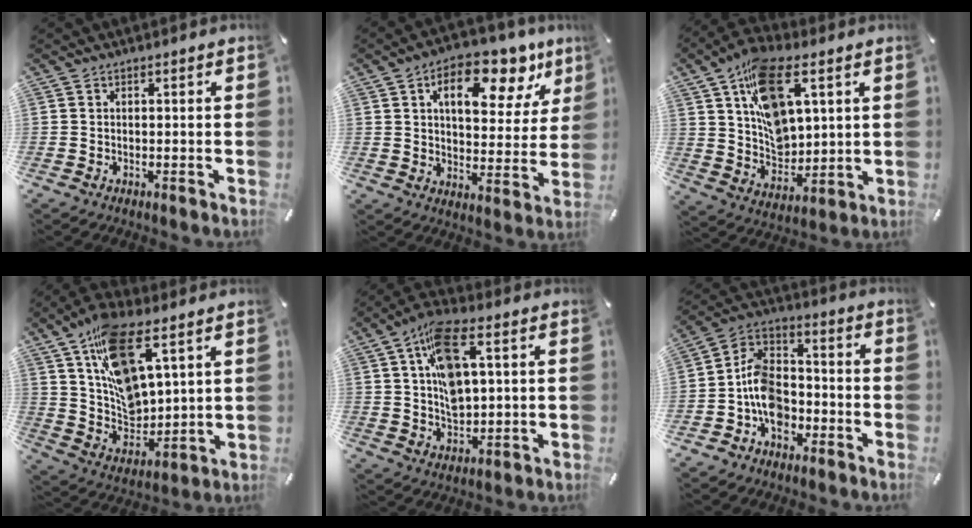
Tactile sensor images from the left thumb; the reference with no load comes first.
{"total": 15.4, "force": [8.0, 8.5, 10.1], "torque": [-0.130, -0.044, 0.126]}
{"total": 15.4, "force": [6.6, 9.6, 10.1], "torque": [-0.176, -0.014, 0.123]}
{"total": 16.3, "force": [8.7, 8.2, 11.1], "torque": [-0.207, -0.038, 0.160]}
{"total": 12.2, "force": [3.3, 6.6, 9.7], "torque": [-0.185, 0.007, 0.060]}
{"total": 10.6, "force": [-4.7, 7.9, 5.3], "torque": [-0.118, 0.028, -0.091]}